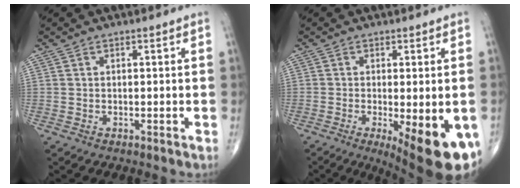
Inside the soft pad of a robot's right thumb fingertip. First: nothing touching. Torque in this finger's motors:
{"motor_torque": [-0.09, 1.01, 0.23, -0.22, 0.13]}